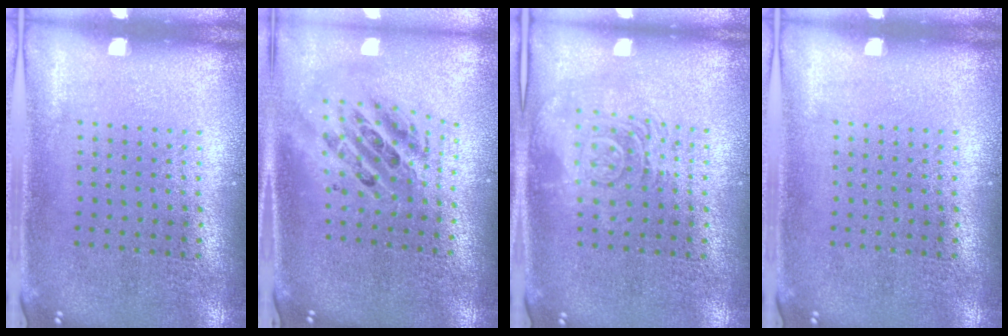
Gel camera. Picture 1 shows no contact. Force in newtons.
{"total": 2.2, "press": 1.7, "slide": 1.4}
{"total": 2.5, "press": 2.5, "slide": 0.5}
{"total": 0.0}